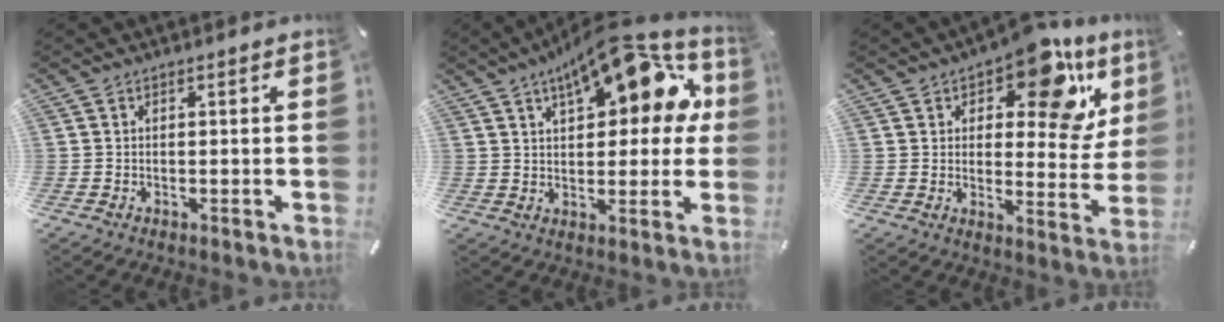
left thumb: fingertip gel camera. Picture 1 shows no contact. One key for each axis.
{"total": 16.5, "fx": 8.8, "fy": 7.5, "fz": 11.7, "tx": -0.161, "ty": -0.040, "tz": 0.143}
{"total": 15.2, "fx": 9.0, "fy": 6.8, "fz": 10.2, "tx": -0.133, "ty": -0.053, "tz": 0.147}